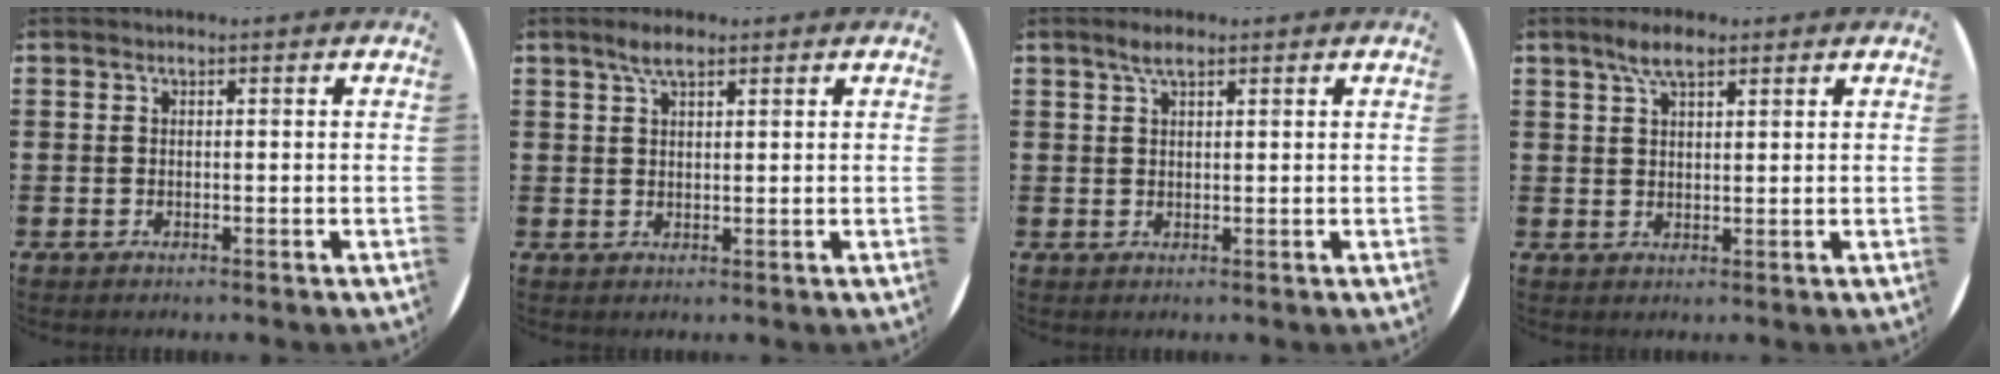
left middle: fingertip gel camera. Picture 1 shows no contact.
{"total": 3.4, "force": [2.3, 1.1, 2.2], "torque": [-0.039, 0.003, 0.039]}
{"total": 2.4, "force": [1.6, 0.7, 1.6], "torque": [-0.034, 0.007, 0.027]}
{"total": 4.4, "force": [3.0, 1.5, 2.8], "torque": [-0.052, 0.004, 0.051]}